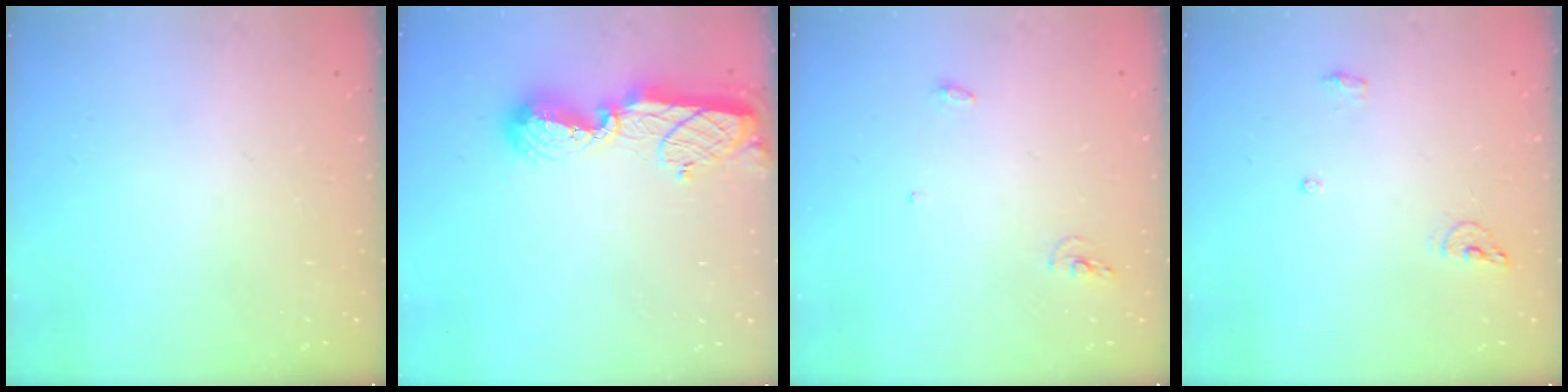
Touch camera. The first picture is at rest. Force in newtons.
{"total": 13.8, "press": 13.8, "slide": 1.5}
{"total": 4.5, "press": 4.2, "slide": 1.5}
{"total": 6.1, "press": 5.9, "slide": 1.4}